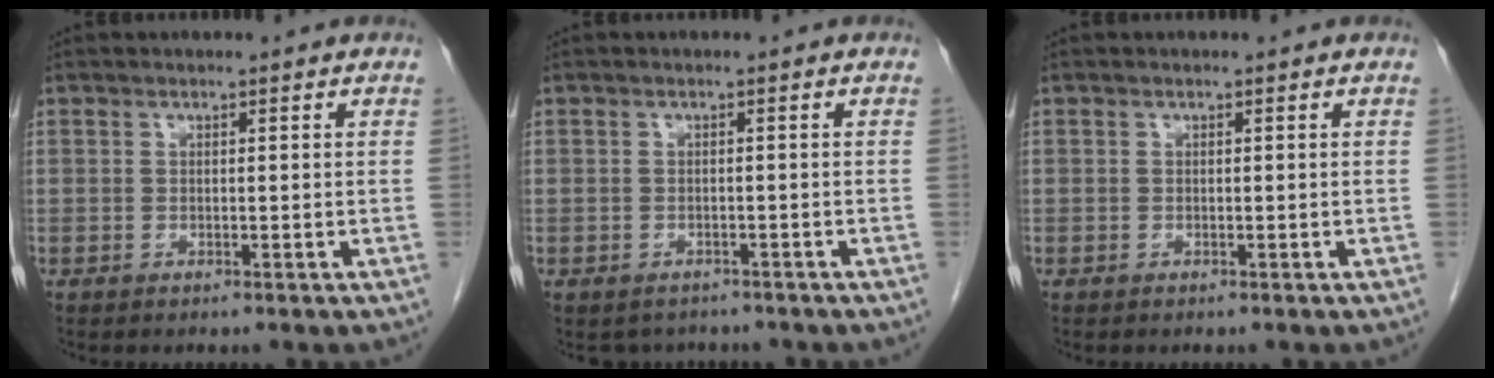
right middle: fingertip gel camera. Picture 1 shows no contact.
{"total": 3.4, "force": [-3.0, 1.7, 0.2], "torque": [-0.006, 0.003, -0.038]}
{"total": 0.0}